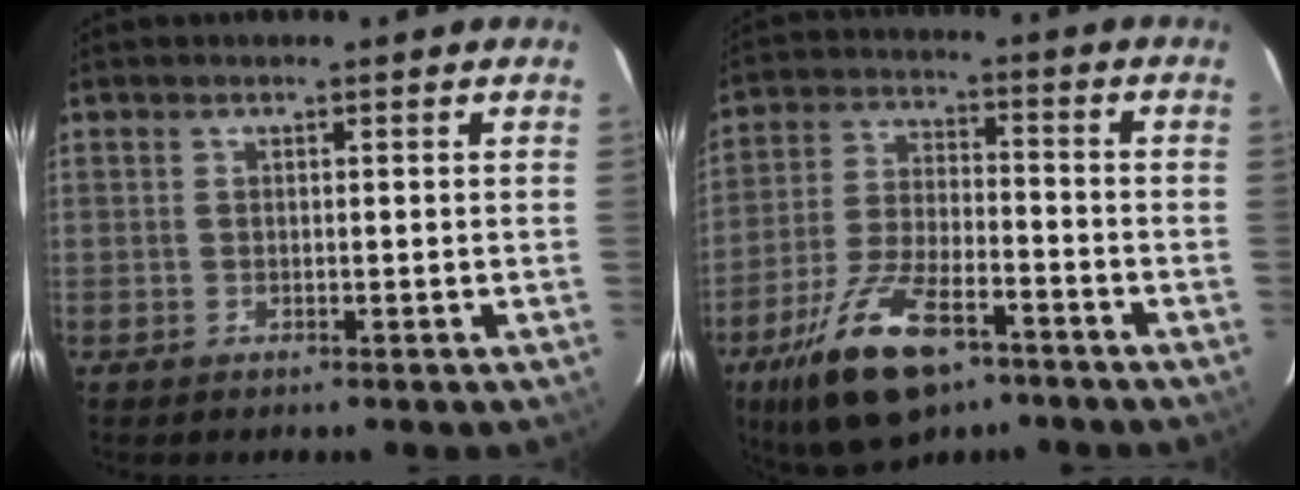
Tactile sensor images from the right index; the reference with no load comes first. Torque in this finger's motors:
{"motor_torque": [1.05, -1.09, 0.67, 0.18]}